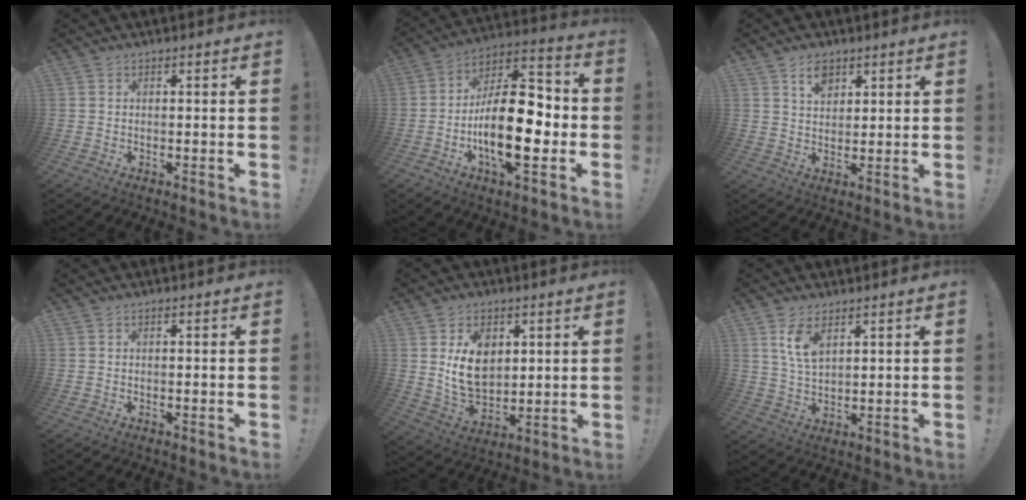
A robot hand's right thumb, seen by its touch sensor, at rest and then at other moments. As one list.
[{"total": 21.3, "force": [-5.1, 9.1, 18.6], "torque": [-0.328, 0.023, -0.077]}, {"total": 6.0, "force": [3.5, 3.7, 3.0], "torque": [-0.043, -0.011, 0.063]}, {"total": 0.0}, {"total": 12.2, "force": [3.9, 9.0, 7.3], "torque": [-0.118, -0.014, 0.076]}, {"total": 7.6, "force": [4.1, 4.0, 5.0], "torque": [-0.092, -0.013, 0.075]}]